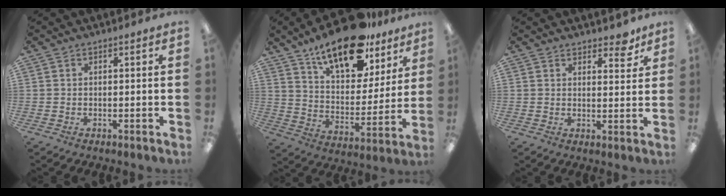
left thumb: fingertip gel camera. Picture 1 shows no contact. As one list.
[{"total": 18.8, "force": [14.0, 7.9, 9.8], "torque": [-0.168, -0.080, 0.244]}, {"total": 5.0, "force": [4.1, 2.1, 2.0], "torque": [-0.007, -0.026, 0.068]}]